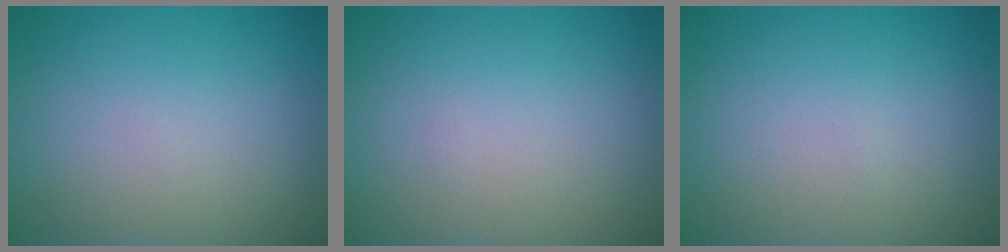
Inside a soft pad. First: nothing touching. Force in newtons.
{"total": 0.0}
{"total": 0.0}